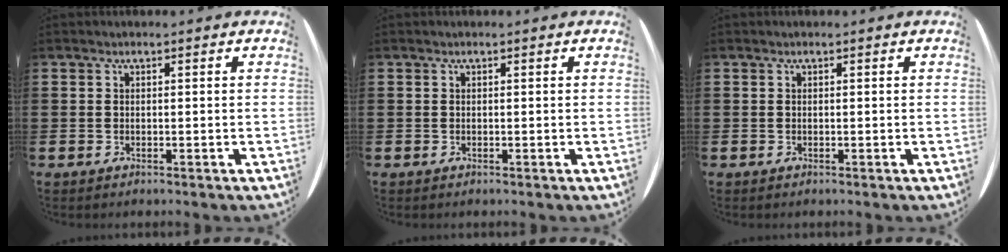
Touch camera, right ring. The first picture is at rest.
{"total": 0.0}
{"total": 0.0}